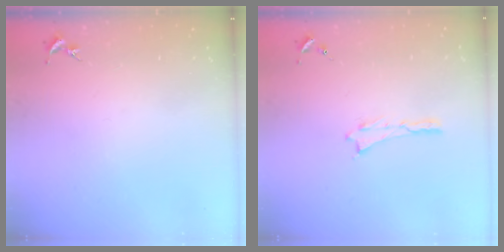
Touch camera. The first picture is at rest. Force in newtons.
{"total": 0.0}